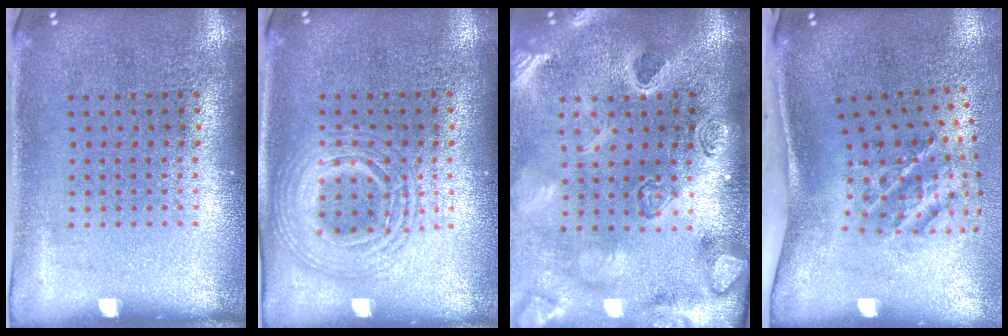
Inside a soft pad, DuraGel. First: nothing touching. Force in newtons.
{"total": 2.7, "press": 2.7, "slide": 0.3}
{"total": 4.1, "press": 3.2, "slide": 2.5}
{"total": 2.1, "press": 1.3, "slide": 1.7}